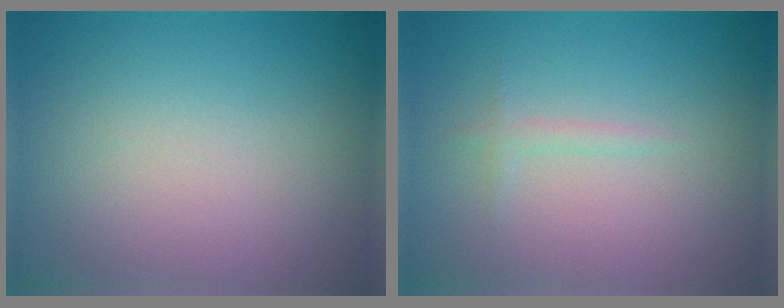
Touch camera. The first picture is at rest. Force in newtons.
{"total": 0.8, "press": 0.8, "slide": 0.0}